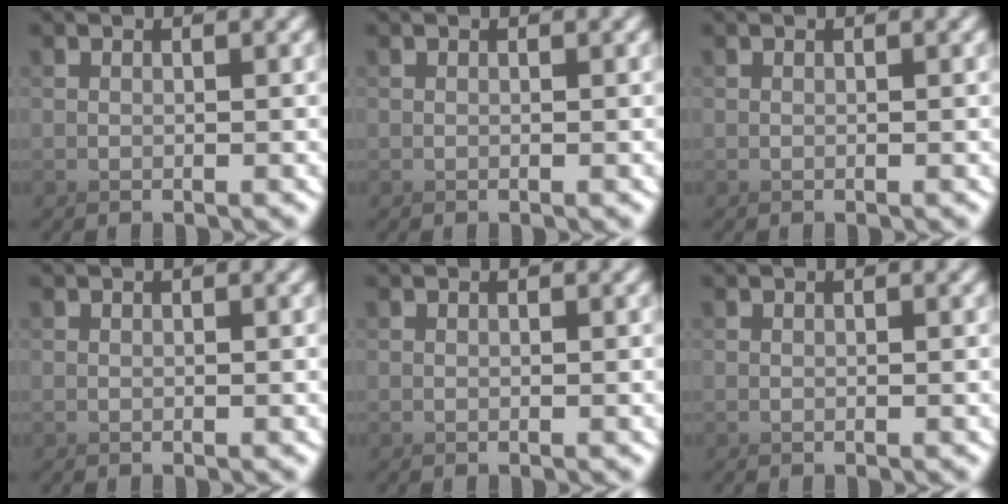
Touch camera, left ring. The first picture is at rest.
{"total": 0.0}
{"total": 0.0}
{"total": 0.0}
{"total": 0.0}
{"total": 0.0}